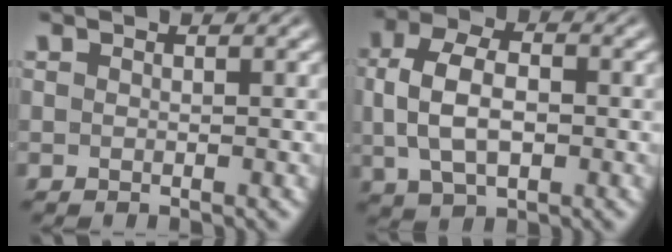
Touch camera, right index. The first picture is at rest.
{"total": 6.3, "force": [0.2, 4.2, 4.7], "torque": [-0.097, -0.004, 0.010]}